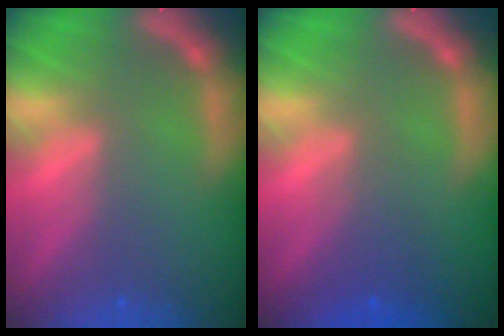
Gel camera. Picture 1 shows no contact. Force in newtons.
{"total": 2.5}